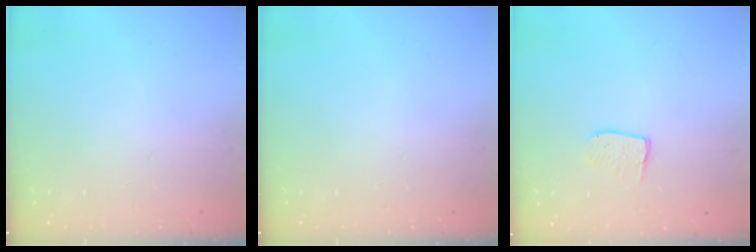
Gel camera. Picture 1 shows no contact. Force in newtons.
{"total": 0.0}
{"total": 4.2, "press": 4.2, "slide": 0.3}